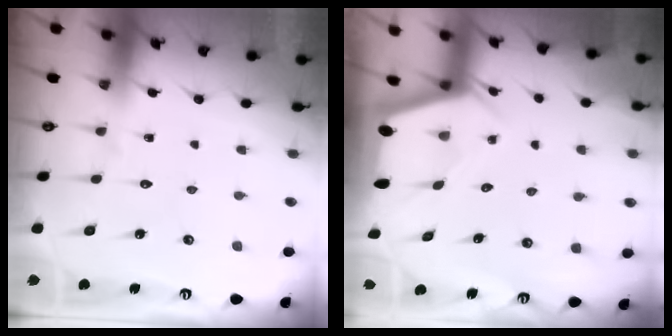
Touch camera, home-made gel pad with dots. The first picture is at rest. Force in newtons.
{"total": 2.1, "press": 2.0, "slide": 0.4}